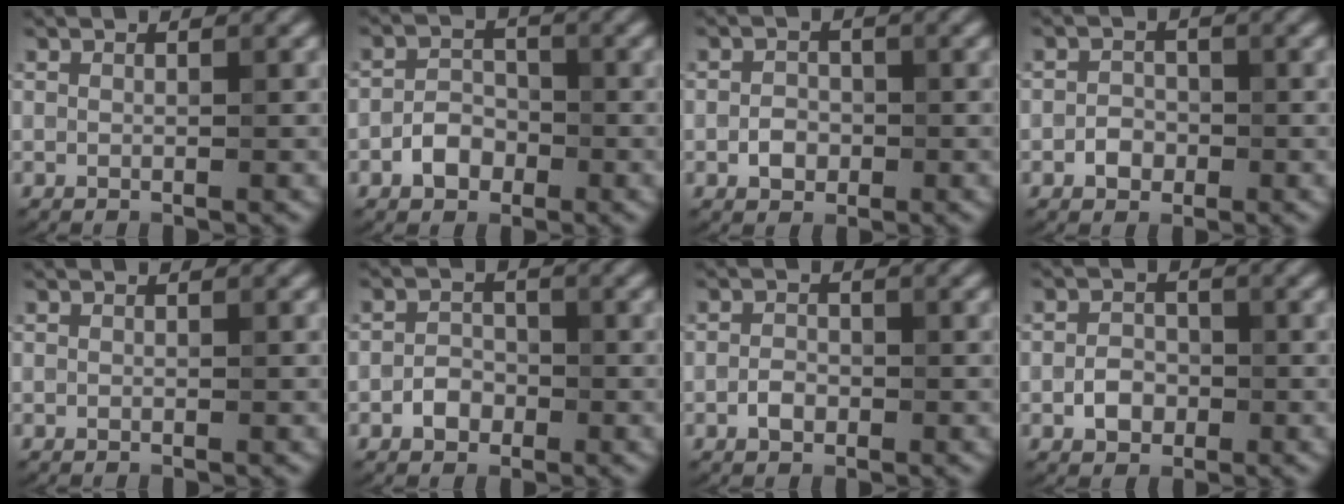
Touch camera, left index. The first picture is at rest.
{"total": 2.6, "force": [-1.3, 1.9, 1.3], "torque": [-0.017, 0.007, -0.028]}
{"total": 1.8, "force": [-0.6, 1.4, 0.9], "torque": [-0.011, 0.001, -0.014]}
{"total": 1.7, "force": [-0.7, 1.4, 0.7], "torque": [-0.007, 0.002, -0.016]}
{"total": 0.0}
{"total": 2.0, "force": [-1.0, 1.5, 0.9], "torque": [-0.010, 0.004, -0.021]}
{"total": 1.6, "force": [-0.7, 1.0, 0.9], "torque": [-0.015, 0.003, -0.015]}
{"total": 2.3, "force": [-0.8, 1.8, 1.2], "torque": [-0.017, 0.002, -0.018]}